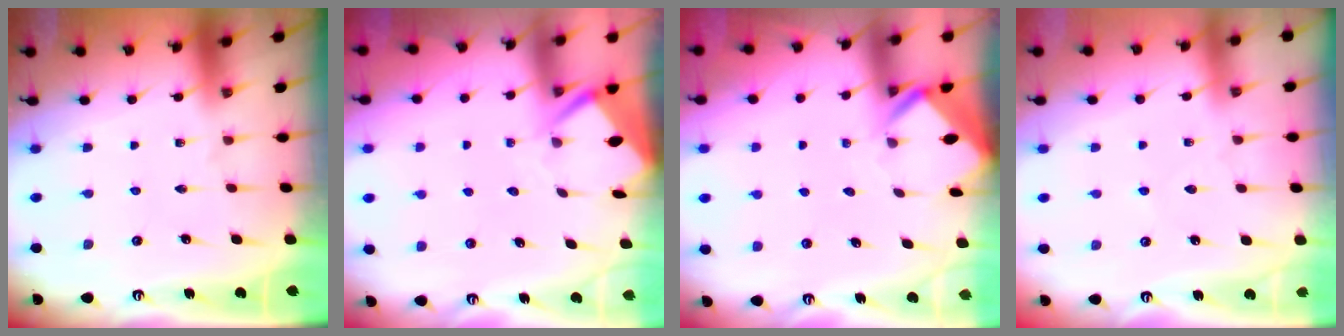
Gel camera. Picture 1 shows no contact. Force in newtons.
{"total": 3.3, "press": 3.3, "slide": 0.3}
{"total": 2.9, "press": 2.9, "slide": 0.2}
{"total": 2.5, "press": 2.4, "slide": 0.4}